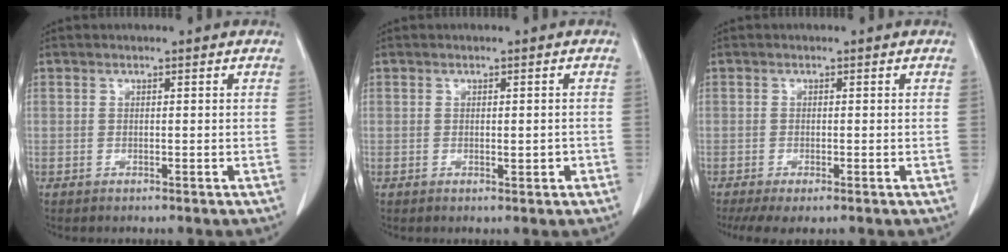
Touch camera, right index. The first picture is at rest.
{"total": 1.4, "force": [-0.4, 0.5, 1.2], "torque": [-0.017, -0.001, -0.003]}
{"total": 4.0, "force": [-2.6, 0.9, 2.8], "torque": [-0.052, -0.013, -0.046]}